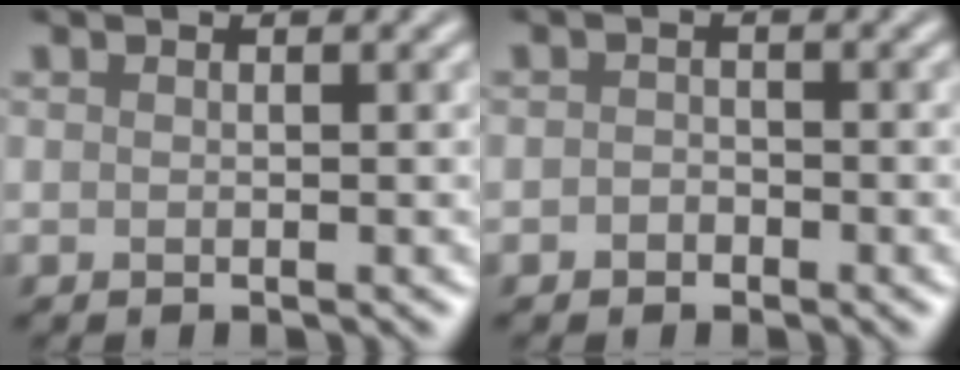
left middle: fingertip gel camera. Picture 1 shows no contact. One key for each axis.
{"total": 1.1, "fx": -0.6, "fy": 0.8, "fz": 0.4, "tx": -0.005, "ty": 0.000, "tz": -0.012}